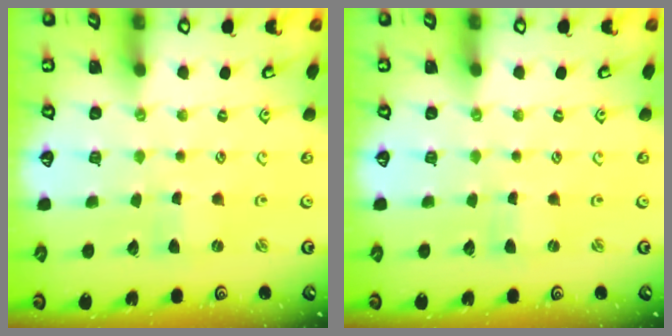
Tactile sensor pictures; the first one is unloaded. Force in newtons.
{"total": 0.0}